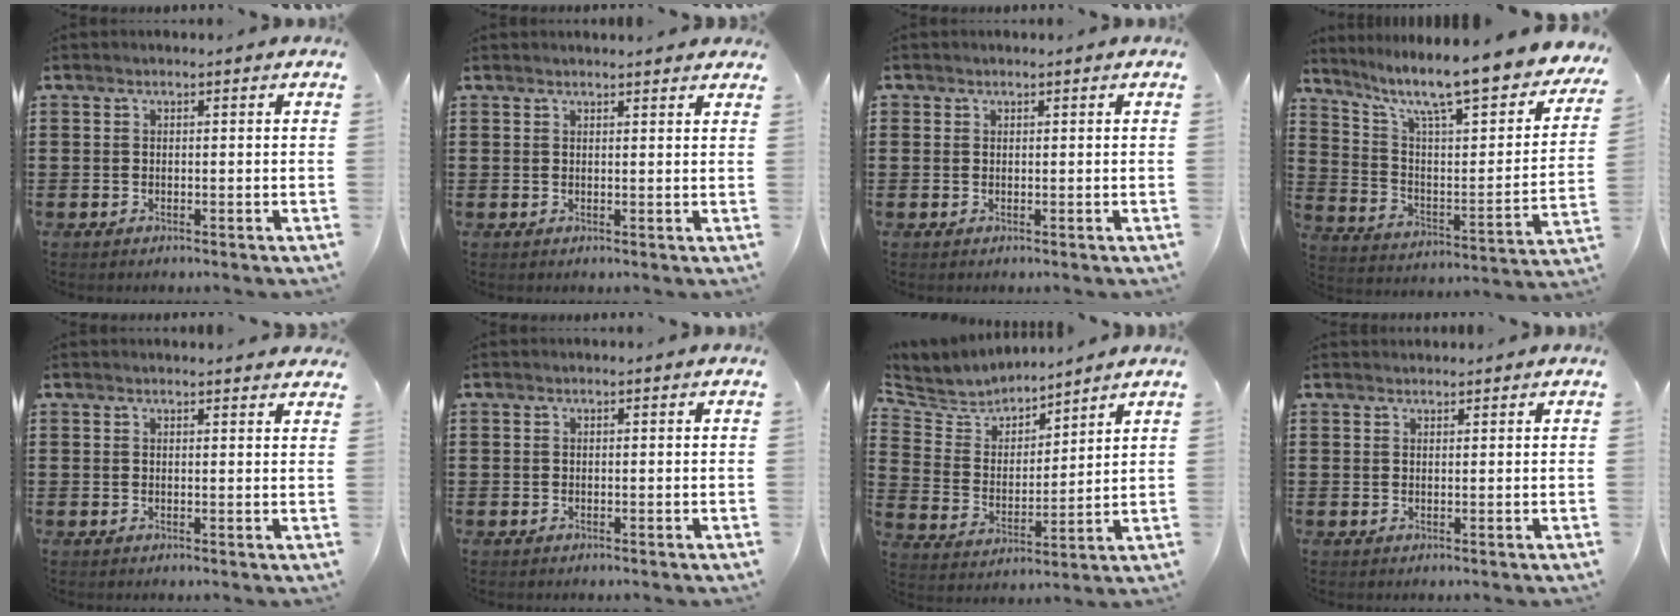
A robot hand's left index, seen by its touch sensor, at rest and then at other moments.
{"total": 1.5, "force": [1.4, -0.1, 0.4], "torque": [-0.010, 0.000, 0.027]}
{"total": 0.6, "force": [0.4, 0.4, 0.1], "torque": [-0.004, 0.002, 0.008]}
{"total": 10.4, "force": [8.4, 1.3, 5.9], "torque": [-0.126, -0.073, 0.135]}
{"total": 1.4, "force": [1.4, 0.0, 0.3], "torque": [-0.009, 0.000, 0.028]}
{"total": 0.0}
{"total": 5.2, "force": [5.0, 1.5, -0.1], "torque": [-0.035, -0.037, 0.084]}
{"total": 1.0, "force": [1.0, 0.1, 0.0], "torque": [-0.002, -0.001, 0.020]}